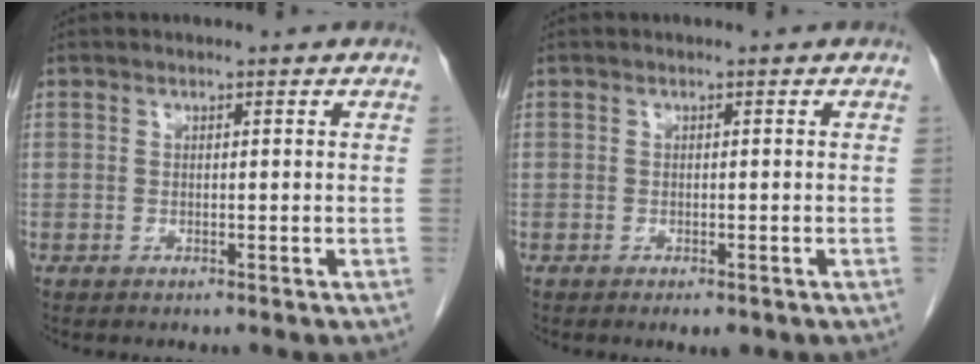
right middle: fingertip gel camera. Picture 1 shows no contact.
{"total": 1.7, "force": [-1.0, 0.7, 1.1], "torque": [-0.013, -0.001, -0.008]}